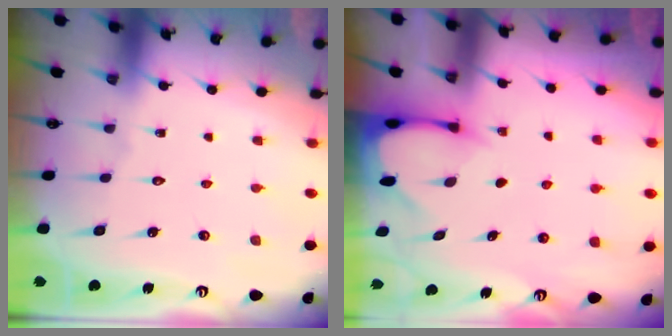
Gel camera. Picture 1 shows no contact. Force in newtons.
{"total": 2.4, "press": 2.4, "slide": 0.3}